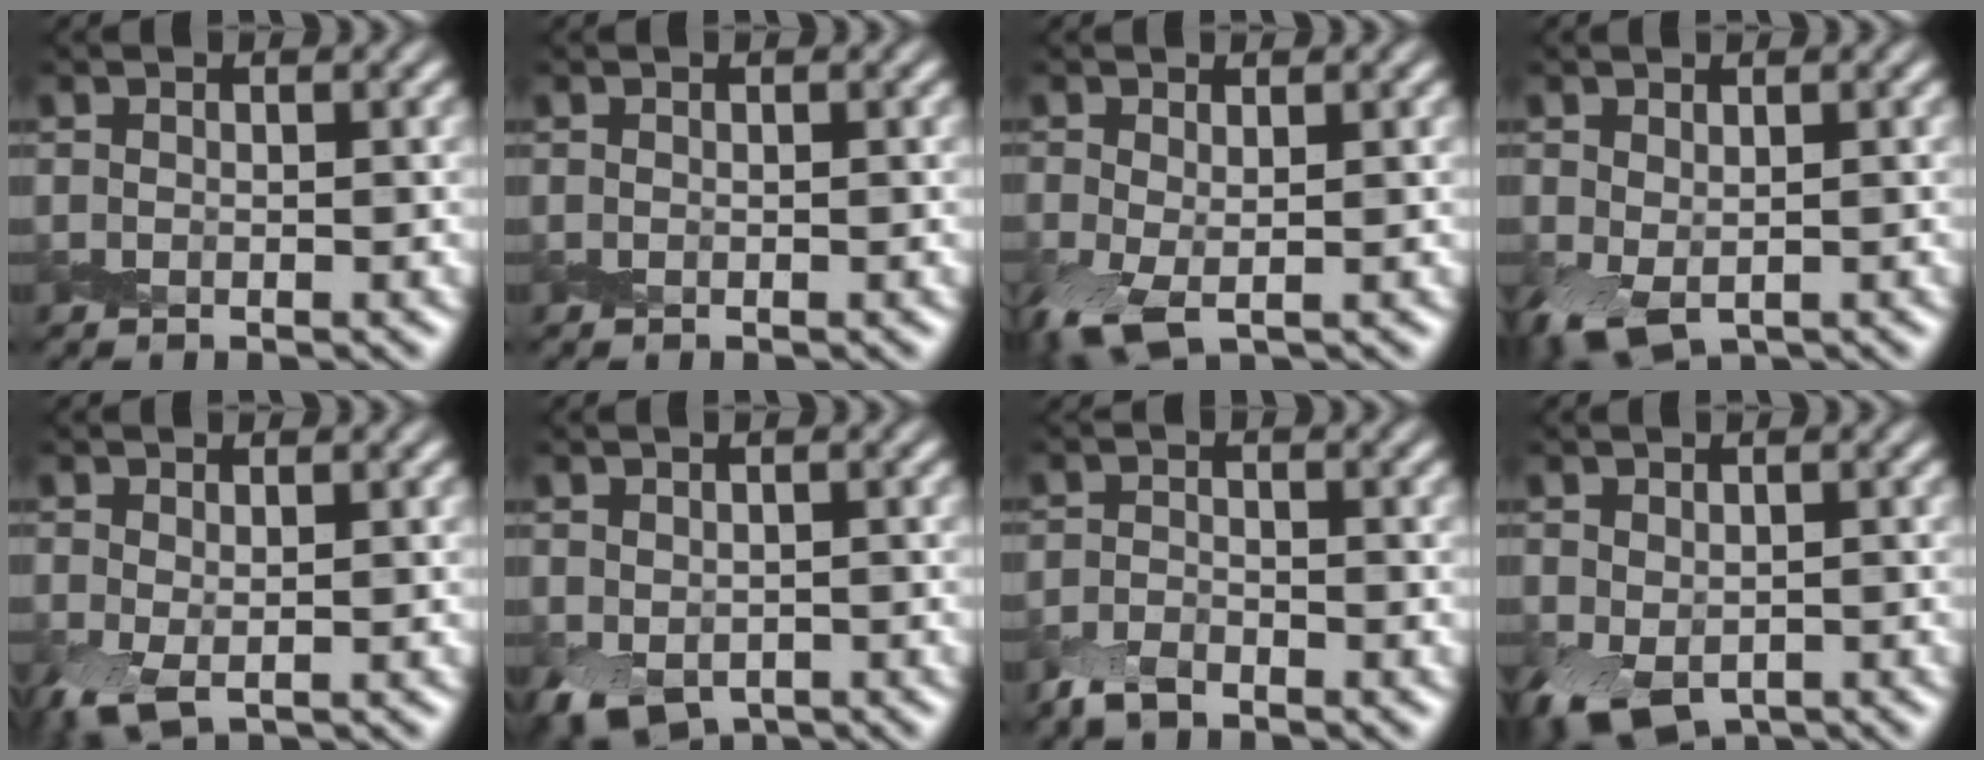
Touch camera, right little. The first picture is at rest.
{"total": 0.0}
{"total": 4.2, "force": [-1.3, 2.2, 3.4], "torque": [-0.088, -0.011, -0.027]}
{"total": 2.8, "force": [-0.7, 1.7, 2.1], "torque": [-0.048, -0.009, -0.010]}
{"total": 2.7, "force": [-0.7, 1.4, 2.1], "torque": [-0.055, -0.010, -0.013]}
{"total": 3.6, "force": [-1.8, 2.4, 2.1], "torque": [-0.035, -0.015, -0.028]}
{"total": 2.7, "force": [-2.2, 1.1, 1.2], "torque": [-0.025, -0.002, -0.052]}
{"total": 4.4, "force": [-2.0, 2.8, 2.8], "torque": [-0.050, -0.018, -0.031]}